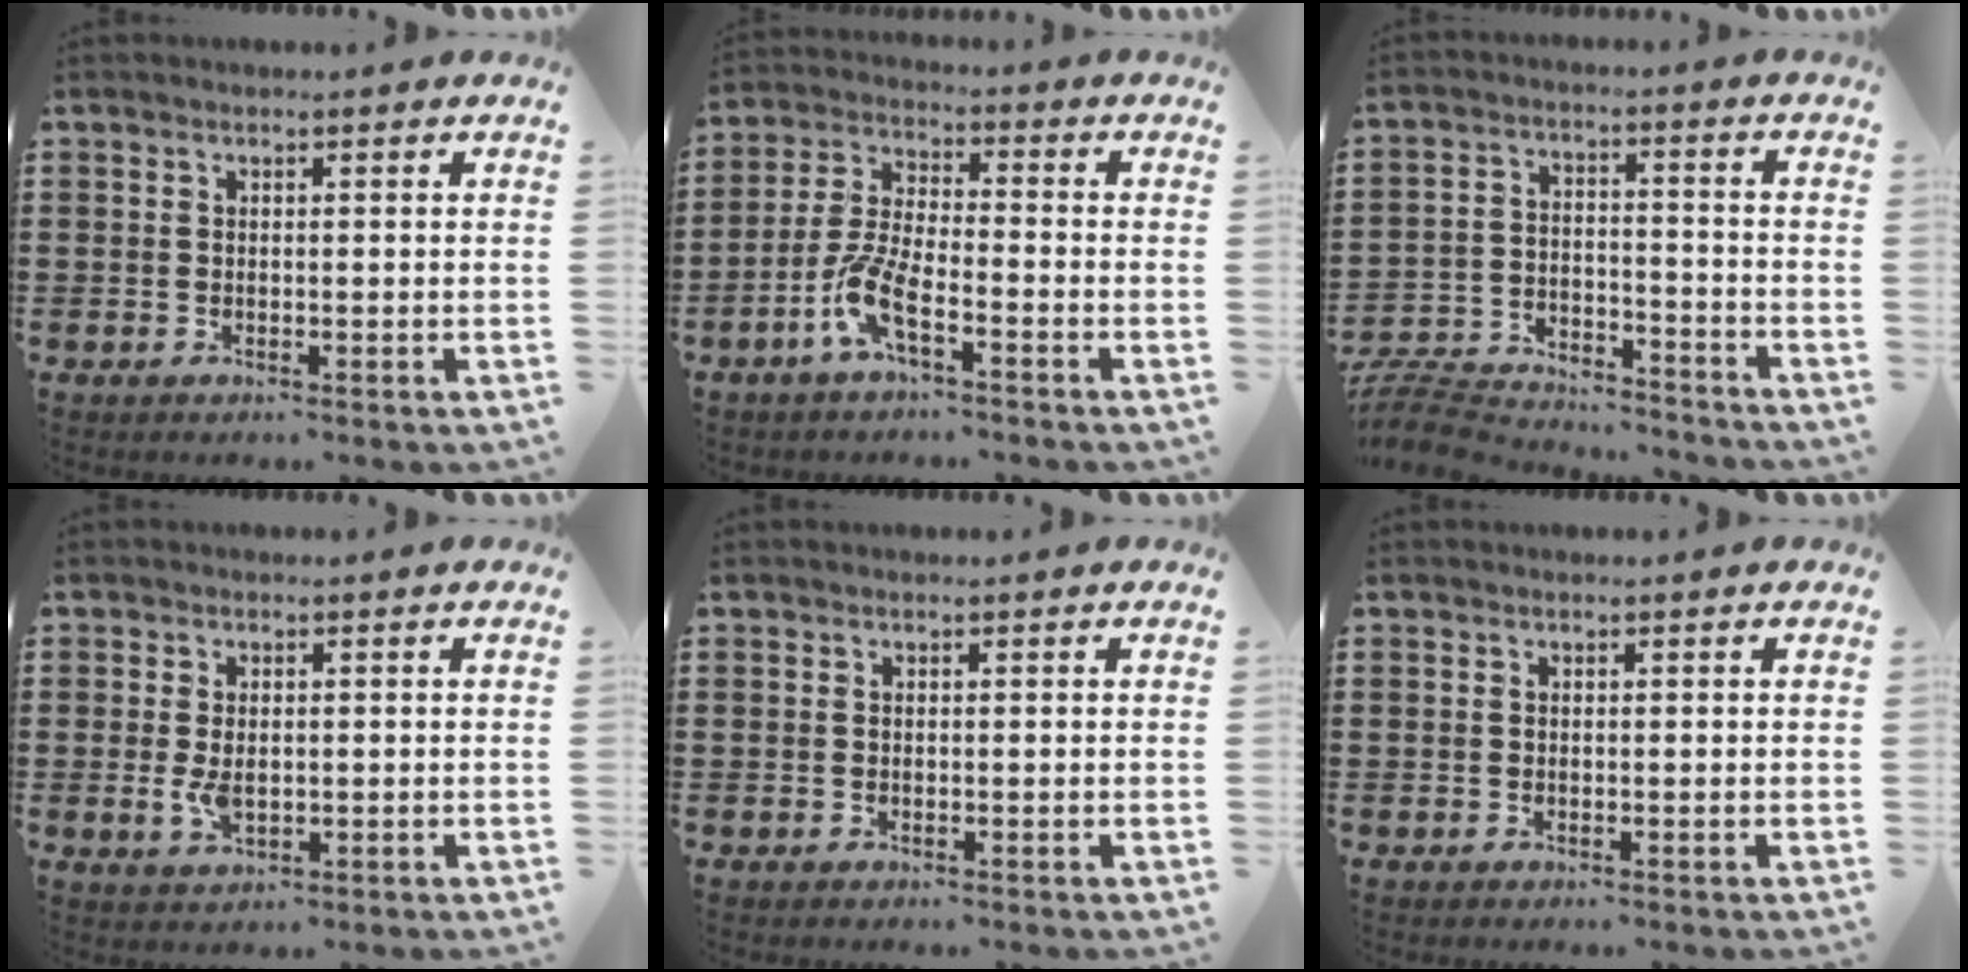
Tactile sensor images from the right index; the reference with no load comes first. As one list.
[{"total": 7.1, "force": [-4.0, 1.7, 5.7], "torque": [-0.148, -0.013, -0.083]}, {"total": 7.6, "force": [-7.4, 1.2, 1.3], "torque": [-0.036, 0.012, -0.150]}, {"total": 3.1, "force": [-0.1, 1.5, 2.7], "torque": [-0.060, -0.002, -0.002]}, {"total": 0.0}, {"total": 0.0}]